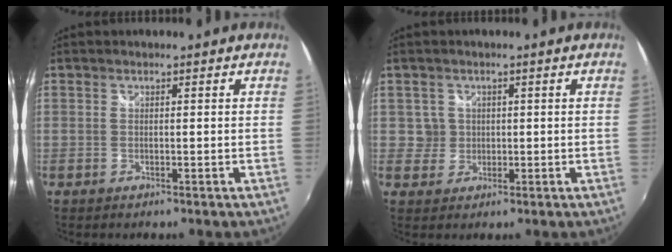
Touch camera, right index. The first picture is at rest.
{"total": 2.9, "force": [0.4, 2.8, 0.0], "torque": [0.010, 0.012, 0.007]}